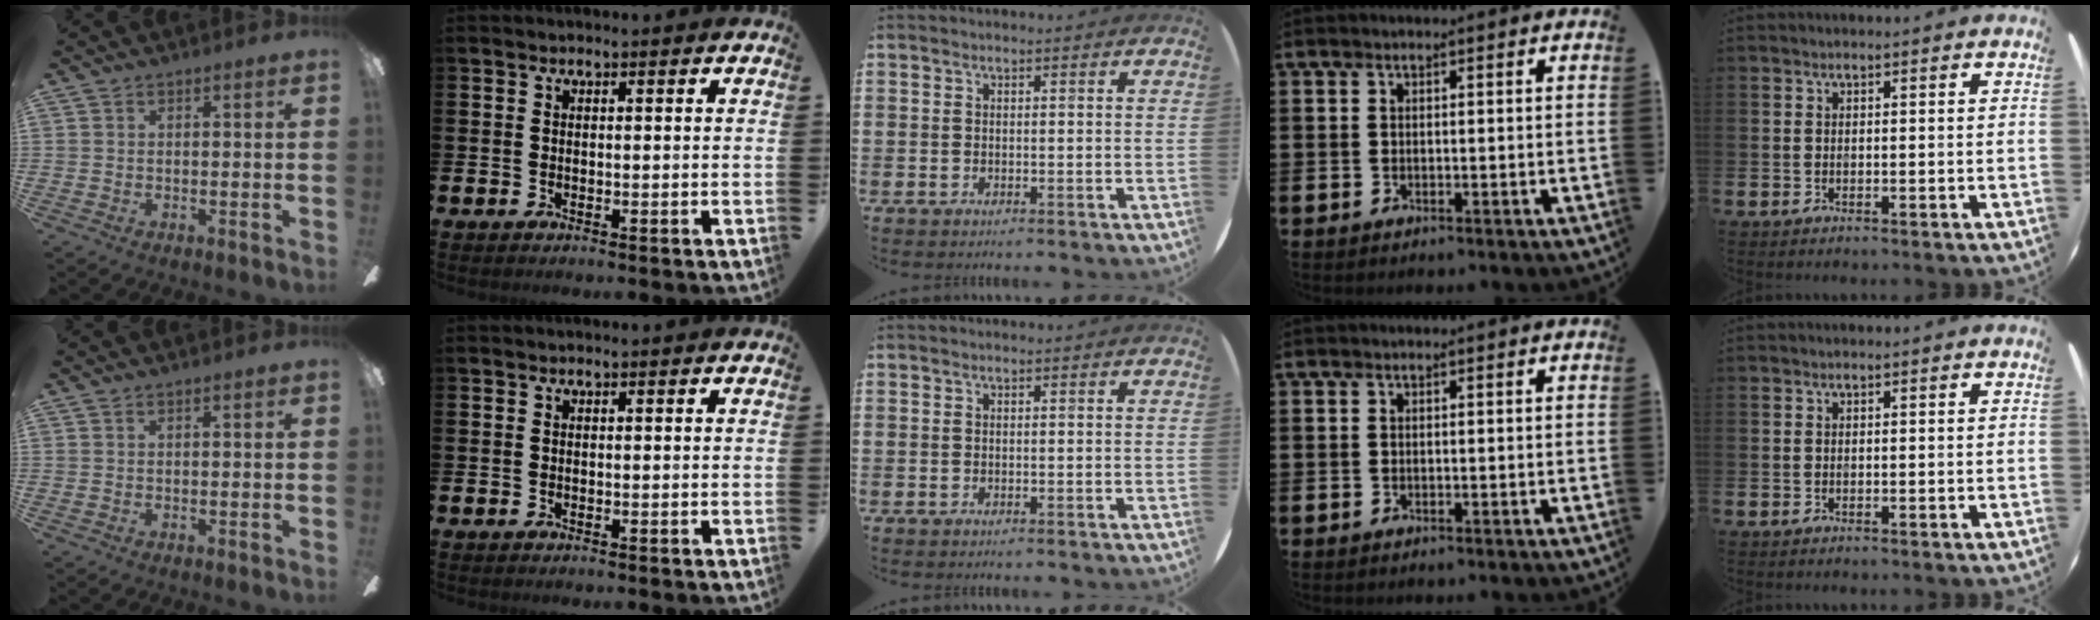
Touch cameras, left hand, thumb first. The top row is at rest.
{}